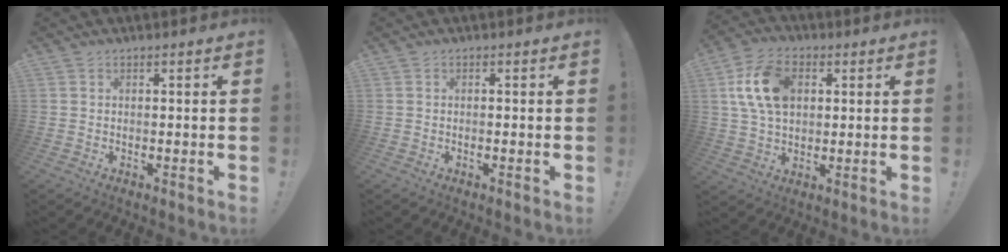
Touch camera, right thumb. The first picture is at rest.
{"total": 0.6, "force": [-0.5, -0.1, 0.4], "torque": [-0.008, 0.000, -0.009]}
{"total": 14.9, "force": [3.5, 10.0, 10.5], "torque": [-0.185, 0.008, 0.067]}